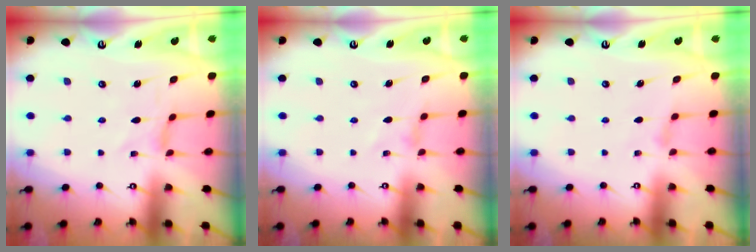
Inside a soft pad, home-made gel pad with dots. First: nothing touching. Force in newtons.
{"total": 0.8, "press": 0.8, "slide": 0.3}
{"total": 1.4, "press": 1.4, "slide": 0.4}